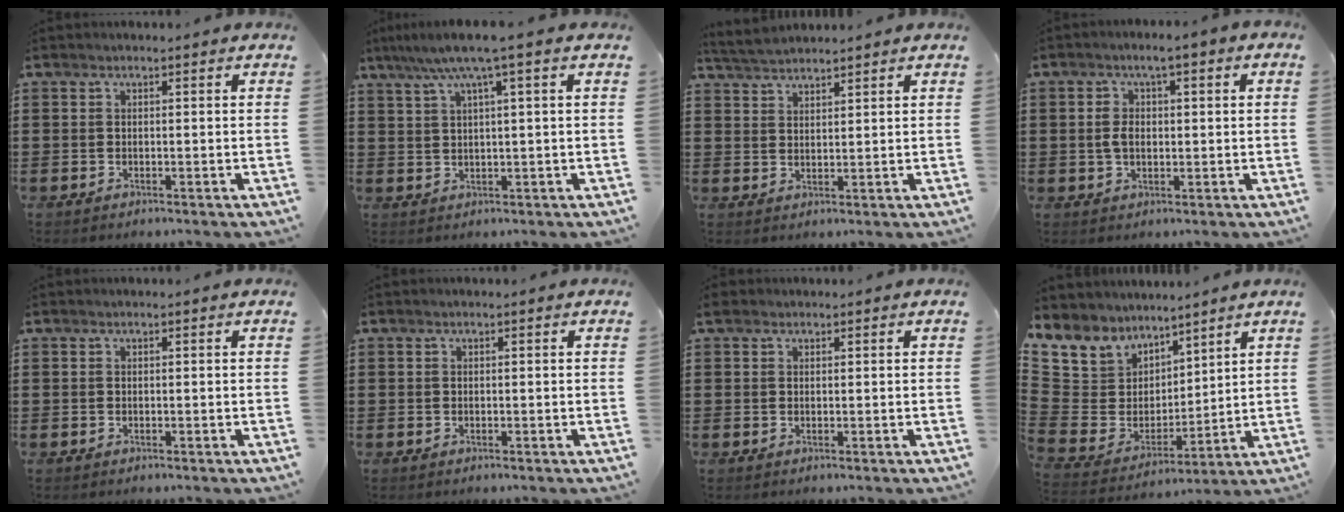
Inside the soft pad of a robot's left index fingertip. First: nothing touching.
{"total": 5.4, "force": [2.8, -0.2, 4.6], "torque": [-0.096, 0.000, 0.044]}
{"total": 3.4, "force": [3.3, 0.4, 0.7], "torque": [-0.025, -0.004, 0.062]}
{"total": 4.1, "force": [0.2, 2.1, 3.6], "torque": [-0.078, 0.008, -0.002]}
{"total": 0.0}
{"total": 0.0}
{"total": 1.5, "force": [1.0, 0.9, 0.5], "torque": [-0.015, 0.006, 0.020]}
{"total": 8.3, "force": [6.0, 5.7, -0.7], "torque": [-0.051, -0.060, 0.120]}